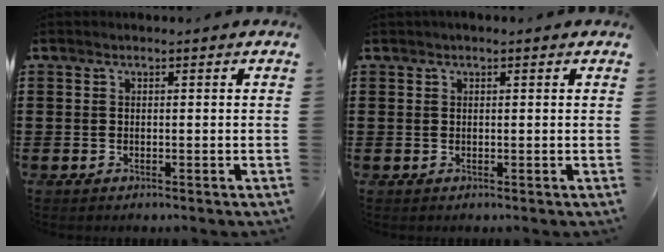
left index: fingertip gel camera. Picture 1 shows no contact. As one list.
[{"total": 0.6, "force": [0.4, 0.1, 0.4], "torque": [-0.009, 0.001, 0.008]}]